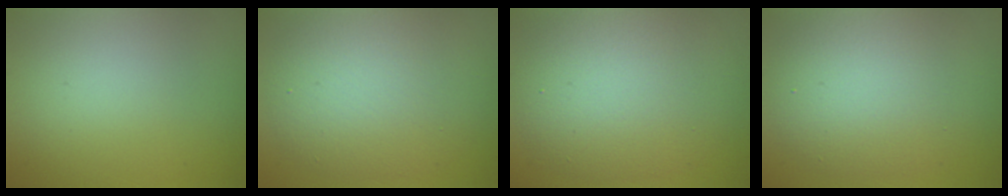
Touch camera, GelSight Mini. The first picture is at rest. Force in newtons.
{"total": 7.6, "press": 7.6, "slide": 0.4}
{"total": 8.4, "press": 8.4, "slide": 0.5}
{"total": 7.2, "press": 7.2, "slide": 0.3}